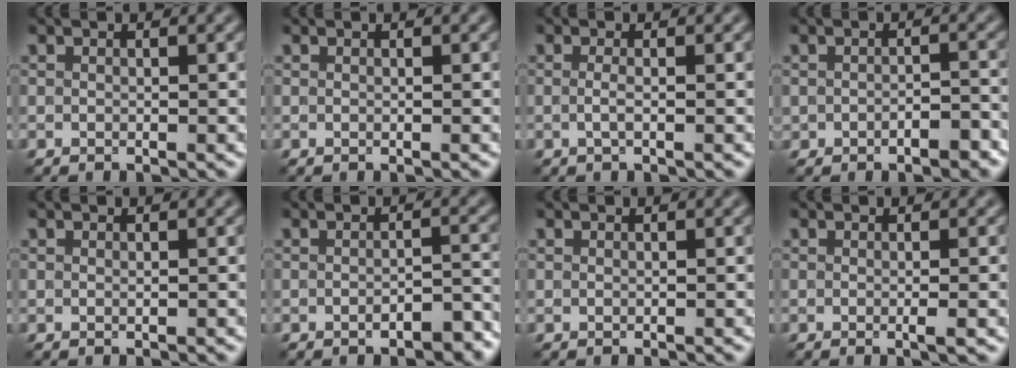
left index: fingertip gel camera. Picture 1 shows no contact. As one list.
[{"total": 0.0}, {"total": 1.2, "force": [0.0, 0.4, 1.1], "torque": [-0.022, -0.003, -0.005]}, {"total": 2.0, "force": [-1.2, 1.0, 1.3], "torque": [-0.024, 0.006, -0.017]}, {"total": 0.0}, {"total": 3.1, "force": [-1.9, 1.0, 2.2], "torque": [-0.033, 0.003, -0.025]}, {"total": 0.0}, {"total": 2.3, "force": [-0.1, 0.7, 2.2], "torque": [-0.024, -0.003, -0.005]}]